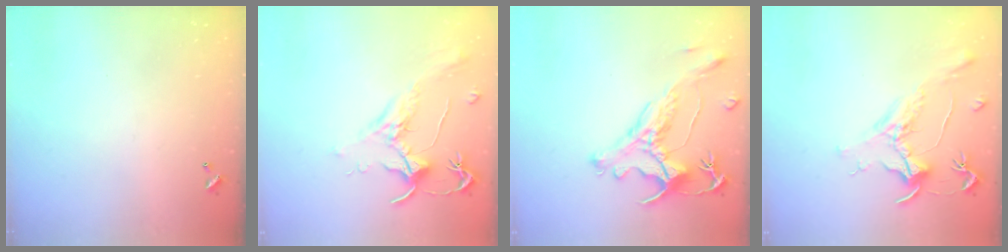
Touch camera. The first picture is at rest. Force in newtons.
{"total": 1.8, "press": 1.7, "slide": 0.8}
{"total": 1.9, "press": 1.4, "slide": 1.2}
{"total": 1.6, "press": 1.4, "slide": 0.7}